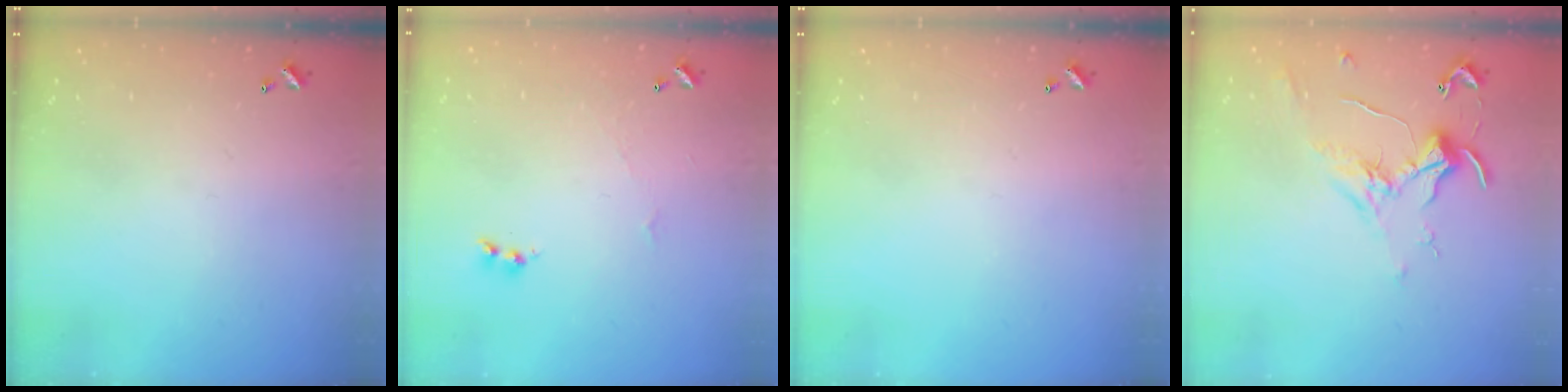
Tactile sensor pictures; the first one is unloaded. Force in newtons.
{"total": 1.6, "press": 1.5, "slide": 0.4}
{"total": 0.0}
{"total": 0.7, "press": 0.3, "slide": 0.7}